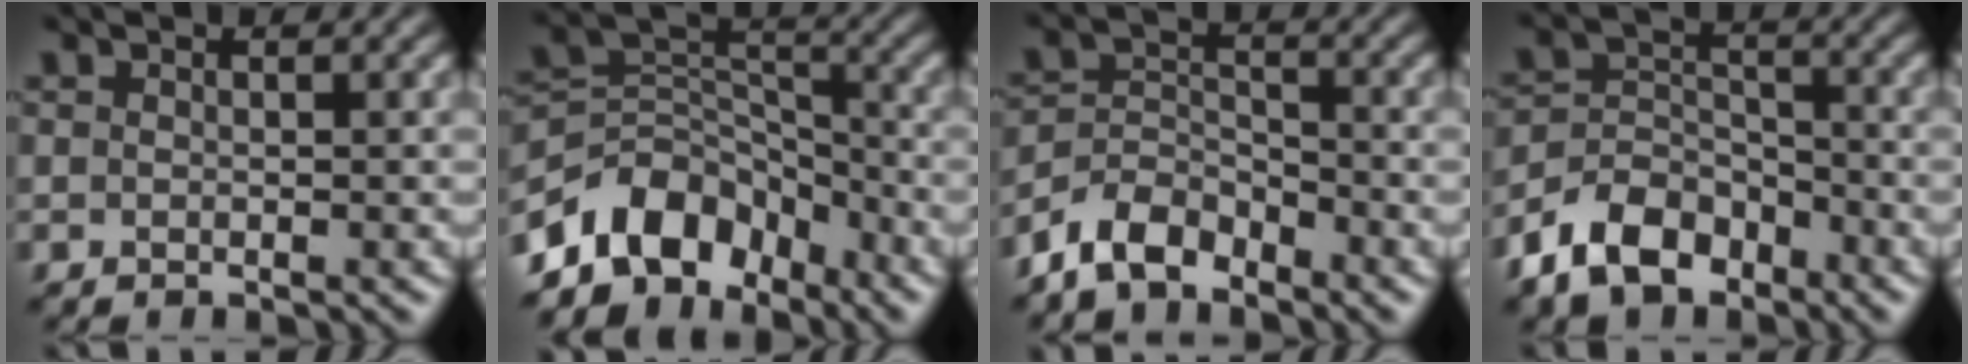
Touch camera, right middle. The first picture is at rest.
{"total": 7.3, "force": [-5.1, 4.5, 2.8], "torque": [-0.031, 0.000, -0.107]}
{"total": 4.2, "force": [-3.4, 1.9, 1.5], "torque": [-0.029, 0.001, -0.078]}
{"total": 5.9, "force": [-4.2, 3.5, 2.4], "torque": [-0.049, -0.002, -0.087]}